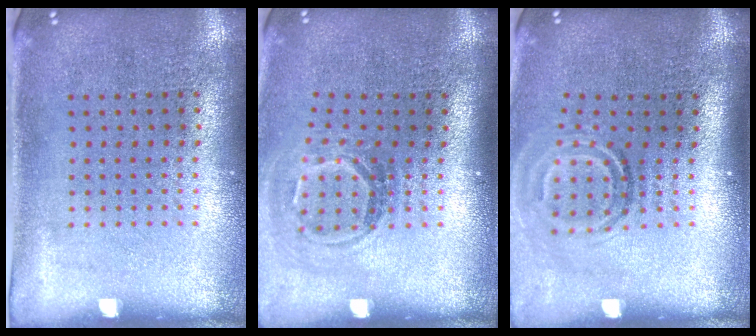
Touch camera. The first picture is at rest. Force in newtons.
{"total": 1.7, "press": 1.2, "slide": 1.3}
{"total": 1.8, "press": 1.2, "slide": 1.4}